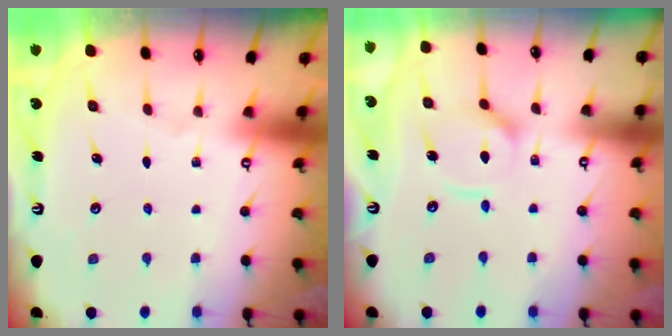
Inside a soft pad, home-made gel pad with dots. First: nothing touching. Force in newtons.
{"total": 10.2, "press": 10.2, "slide": 1.2}